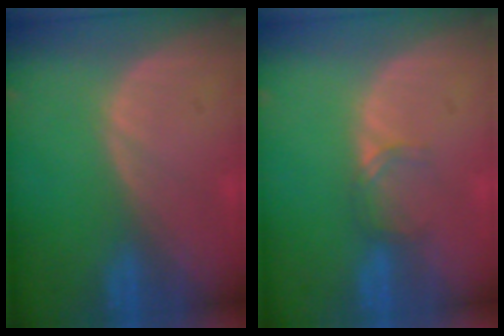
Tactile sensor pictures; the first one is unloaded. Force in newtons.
{"total": 1.9, "press": 1.9, "slide": 0.3}